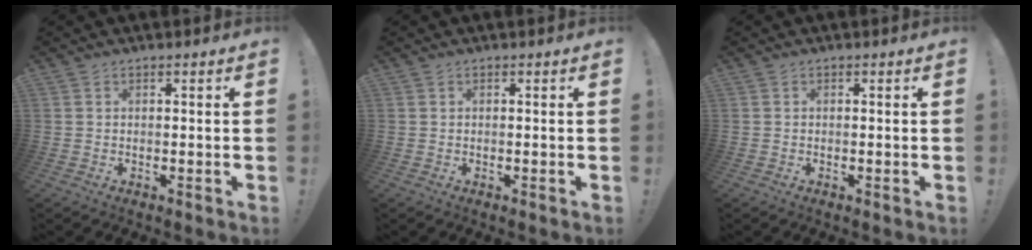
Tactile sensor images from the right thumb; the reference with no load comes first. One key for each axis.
{"total": 0.0}
{"total": 0.0}